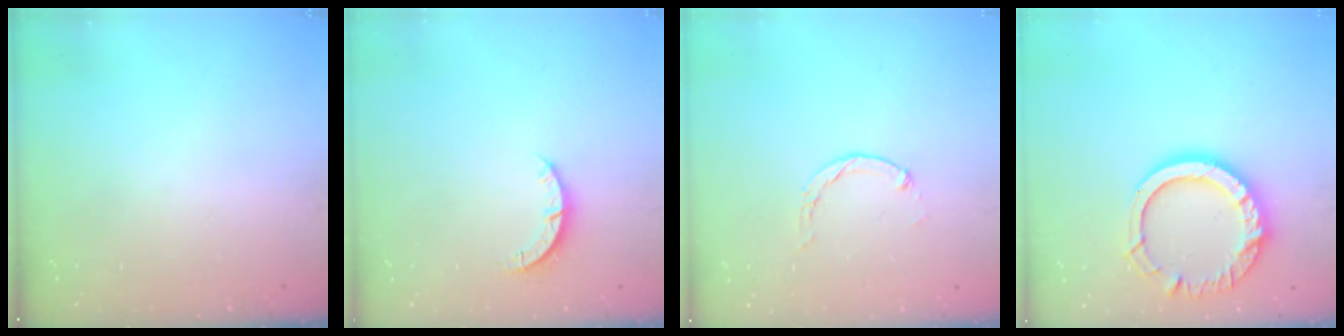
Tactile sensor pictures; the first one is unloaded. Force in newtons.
{"total": 3.2, "press": 3.2, "slide": 0.4}
{"total": 0.0}
{"total": 15.6, "press": 15.5, "slide": 1.4}